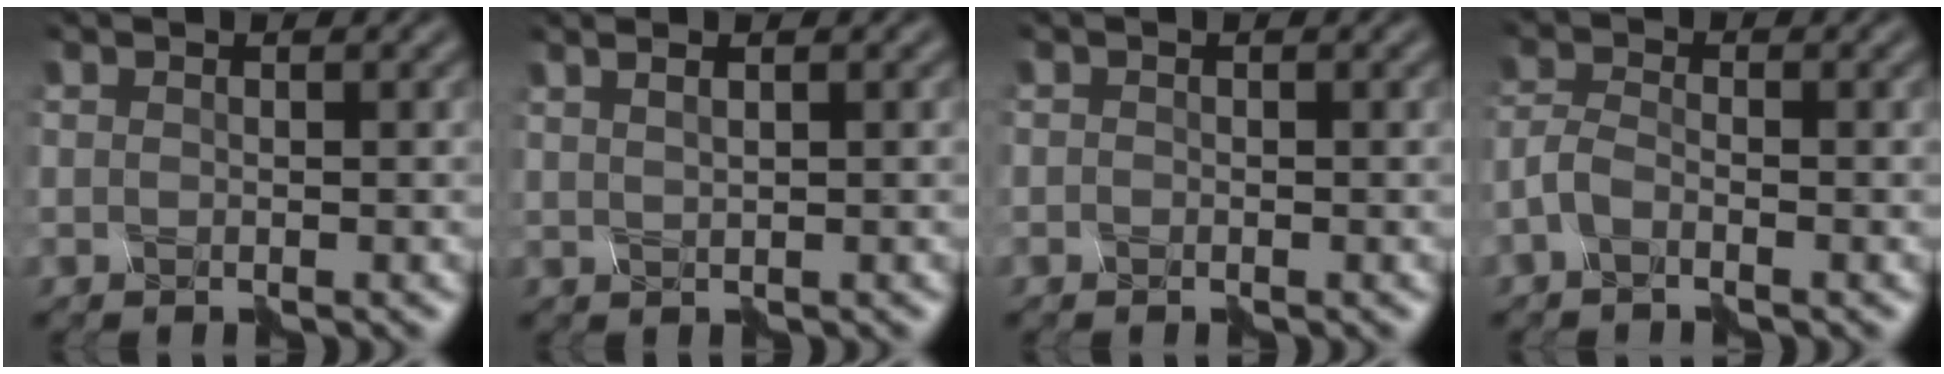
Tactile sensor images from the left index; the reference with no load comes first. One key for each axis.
{"total": 1.9, "fx": 1.2, "fy": 0.4, "fz": 1.4, "tx": -0.009, "ty": 0.009, "tz": 0.003}
{"total": 0.8, "fx": -0.7, "fy": 0.4, "fz": 0.1, "tx": 0.001, "ty": 0.000, "tz": -0.014}
{"total": 2.2, "fx": -1.8, "fy": 0.4, "fz": 1.1, "tx": -0.035, "ty": 0.005, "tz": -0.044}